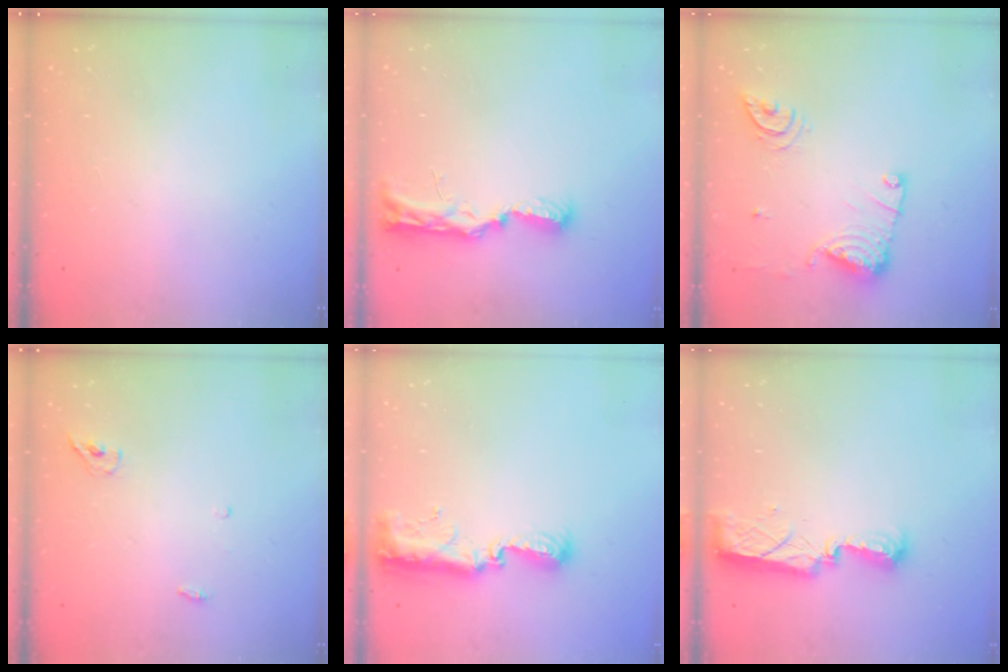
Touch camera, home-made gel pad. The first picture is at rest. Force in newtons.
{"total": 11.2, "press": 9.8, "slide": 5.4}
{"total": 12.2, "press": 12.2, "slide": 1.2}
{"total": 3.8, "press": 3.6, "slide": 1.3}
{"total": 12.8, "press": 11.4, "slide": 5.9}
{"total": 7.9, "press": 7.9, "slide": 0.9}